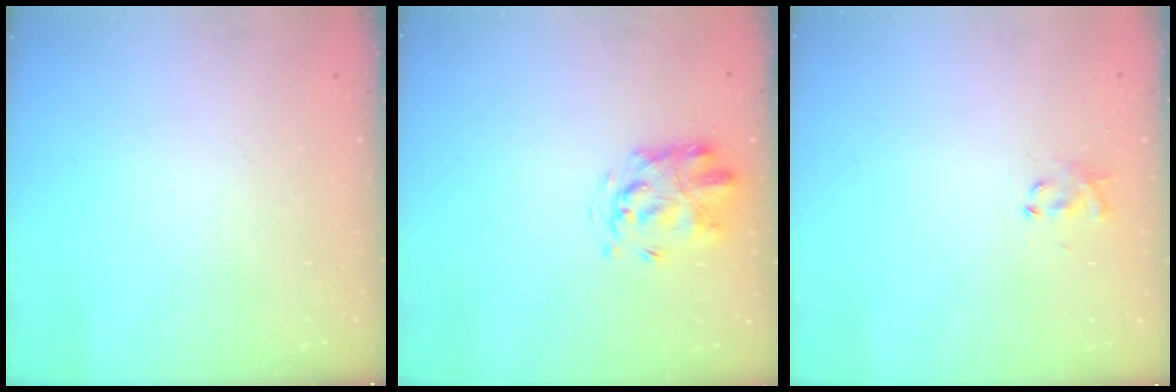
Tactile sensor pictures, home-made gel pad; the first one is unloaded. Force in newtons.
{"total": 3.1, "press": 3.0, "slide": 0.8}
{"total": 2.9, "press": 2.8, "slide": 0.9}